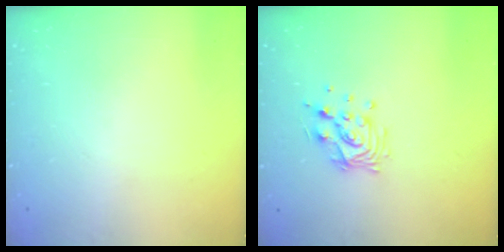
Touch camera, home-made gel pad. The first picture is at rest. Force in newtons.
{"total": 10.9, "press": 10.8, "slide": 0.9}